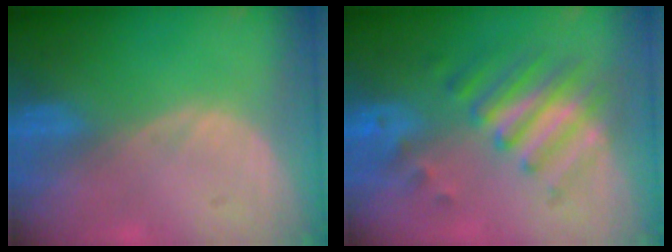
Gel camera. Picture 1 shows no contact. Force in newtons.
{"total": 8.0, "press": 7.2, "slide": 3.6}